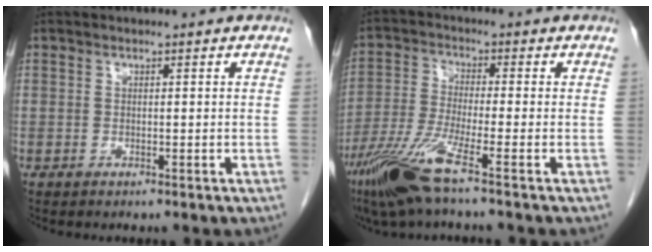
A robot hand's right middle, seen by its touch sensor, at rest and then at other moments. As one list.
[{"total": 8.9, "force": [-5.5, -0.5, 6.9], "torque": [-0.150, -0.026, -0.112]}]